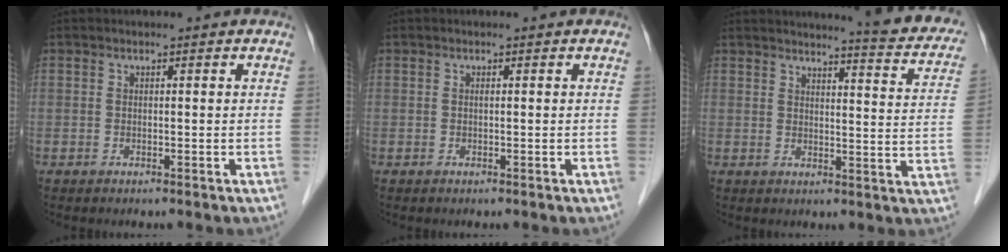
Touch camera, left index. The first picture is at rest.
{"total": 0.0}
{"total": 13.6, "force": [12.4, 1.1, 5.5], "torque": [-0.056, -0.049, 0.122]}